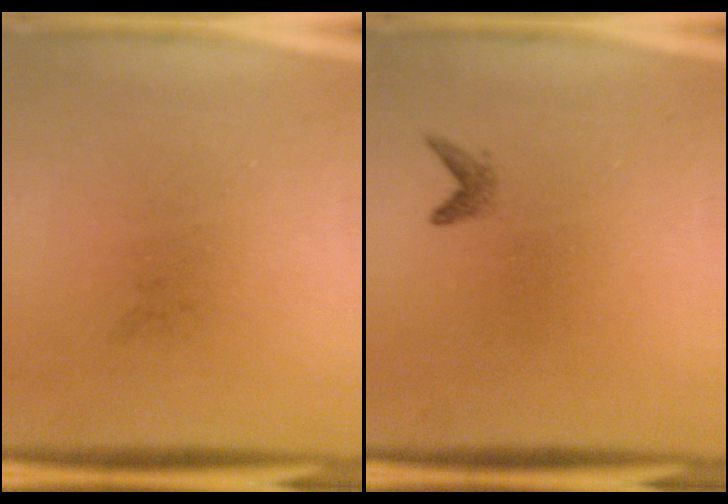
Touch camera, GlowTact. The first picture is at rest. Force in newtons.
{"total": 0.9}